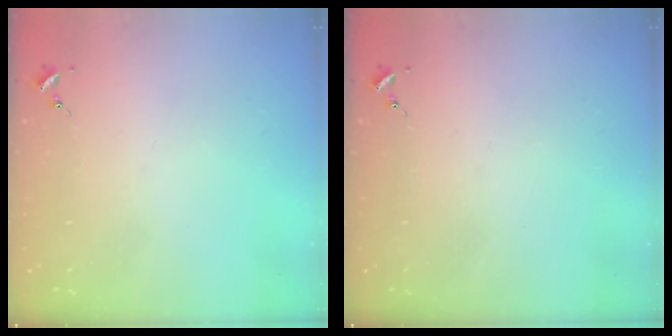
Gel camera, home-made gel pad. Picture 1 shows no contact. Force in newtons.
{"total": 0.0}